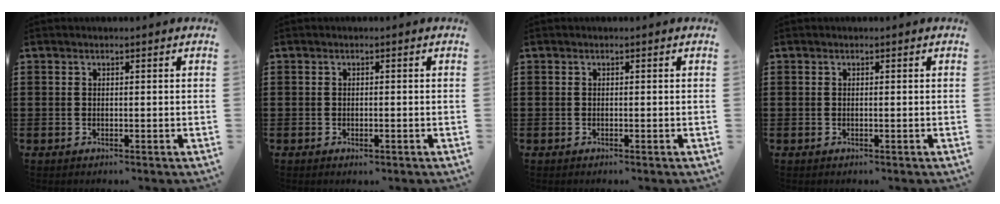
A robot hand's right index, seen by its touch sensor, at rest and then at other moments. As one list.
[{"total": 0.7, "force": [-0.5, 0.3, 0.4], "torque": [-0.011, -0.002, -0.009]}, {"total": 0.0}, {"total": 0.0}]